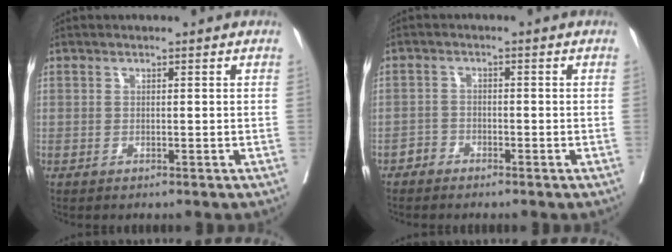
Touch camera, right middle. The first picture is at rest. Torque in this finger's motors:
{"motor_torque": [-0.02, 0.01, -0.01, 0.00]}